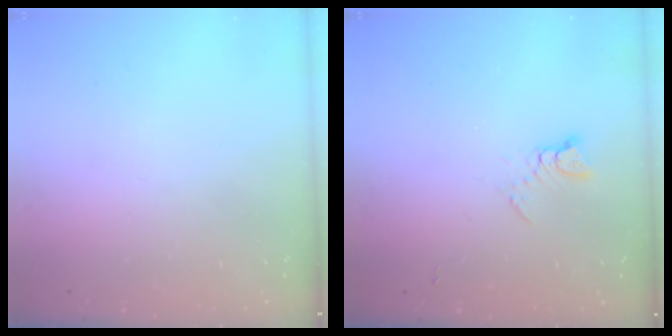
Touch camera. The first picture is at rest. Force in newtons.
{"total": 2.5, "press": 2.5, "slide": 0.3}